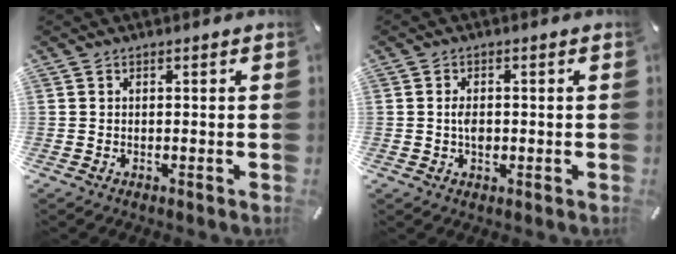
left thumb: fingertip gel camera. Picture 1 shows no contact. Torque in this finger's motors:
{"motor_torque": [0.52, 0.48, 0.30, 0.02, 0.16]}